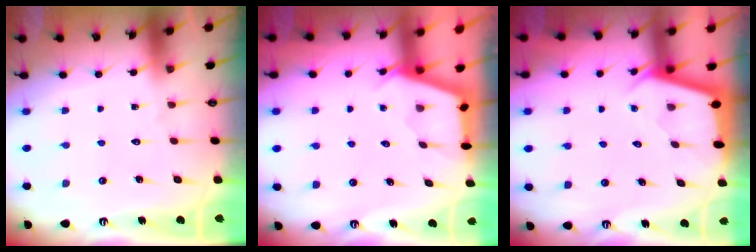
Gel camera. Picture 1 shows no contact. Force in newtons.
{"total": 2.7, "press": 2.7, "slide": 0.3}
{"total": 2.4, "press": 2.4, "slide": 0.2}